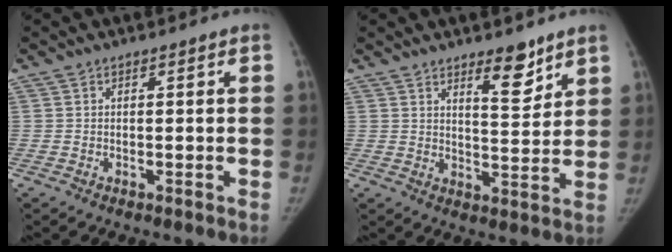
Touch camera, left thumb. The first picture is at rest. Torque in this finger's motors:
{"motor_torque": [0.23, -0.22, 0.60, -0.67, 0.20]}